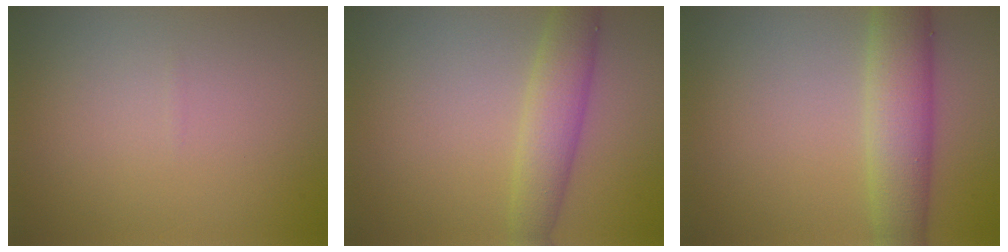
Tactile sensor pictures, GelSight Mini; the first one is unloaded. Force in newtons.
{"total": 3.9, "press": 3.9, "slide": 0.1}
{"total": 5.2, "press": 5.2, "slide": 0.5}